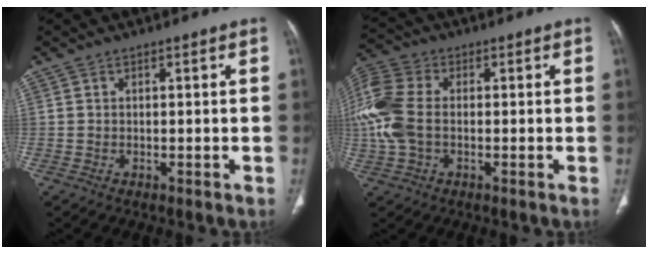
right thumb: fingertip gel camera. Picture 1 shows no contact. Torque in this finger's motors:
{"motor_torque": [2.03, 2.03, 1.30, -0.10, 0.20]}